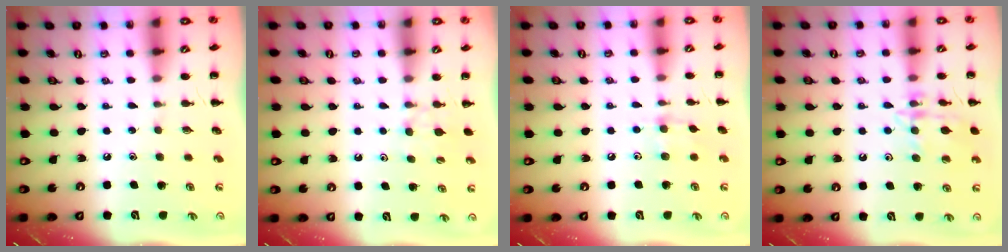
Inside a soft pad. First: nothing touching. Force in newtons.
{"total": 5.0, "press": 4.8, "slide": 1.4}
{"total": 4.3, "press": 4.2, "slide": 1.2}
{"total": 12.9, "press": 12.9, "slide": 0.8}